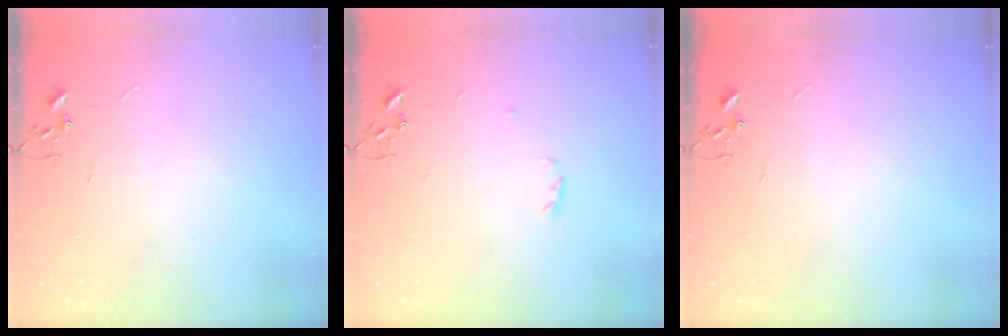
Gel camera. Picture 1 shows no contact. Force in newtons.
{"total": 3.2, "press": 3.2, "slide": 0.5}
{"total": 0.0}